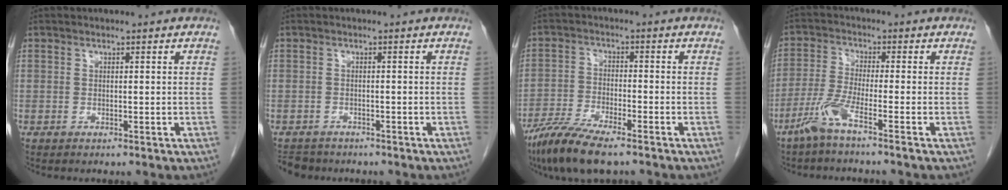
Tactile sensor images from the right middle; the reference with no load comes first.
{"total": 3.7, "force": [-3.3, 1.7, 0.3], "torque": [-0.006, -0.006, -0.052]}
{"total": 9.1, "force": [-6.7, 1.4, 5.9], "torque": [-0.115, -0.025, -0.123]}
{"total": 4.3, "force": [-2.9, -0.1, 3.3], "torque": [-0.075, -0.007, -0.065]}